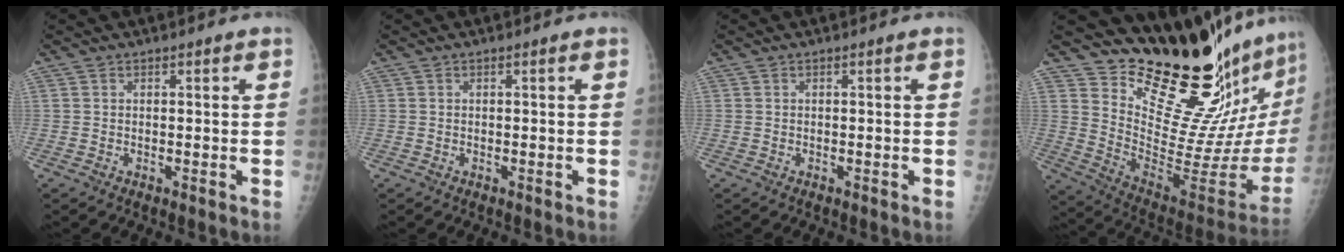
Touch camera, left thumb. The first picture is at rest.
{"total": 0.0}
{"total": 0.0}
{"total": 25.1, "force": [21.7, 4.4, 11.7], "torque": [-0.134, -0.204, 0.320]}